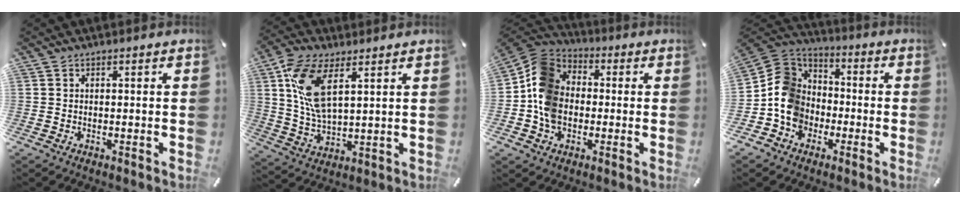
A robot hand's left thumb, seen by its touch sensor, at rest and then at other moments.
{"total": 12.6, "force": [5.6, 5.6, 9.7], "torque": [-0.229, -0.011, 0.098]}
{"total": 11.9, "force": [-2.4, 10.0, 5.9], "torque": [-0.126, 0.036, -0.044]}
{"total": 12.1, "force": [-3.6, 10.9, 4.1], "torque": [-0.097, 0.034, -0.061]}